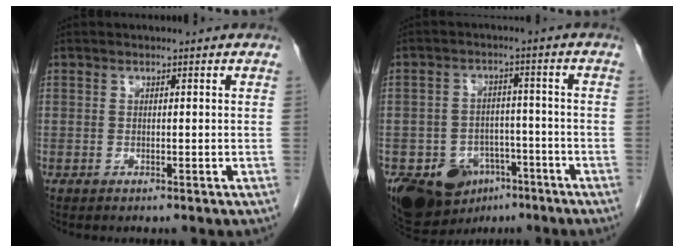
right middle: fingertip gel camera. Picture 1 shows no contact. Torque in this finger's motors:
{"motor_torque": [0.34, -0.19, 0.05, 0.03]}